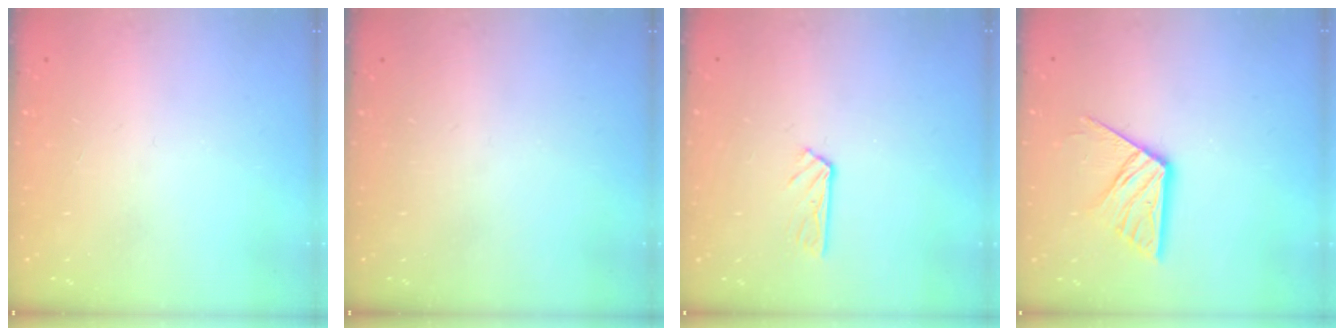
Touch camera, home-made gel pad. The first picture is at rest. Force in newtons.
{"total": 0.0}
{"total": 4.0, "press": 4.0, "slide": 0.4}
{"total": 12.0, "press": 12.0, "slide": 1.1}